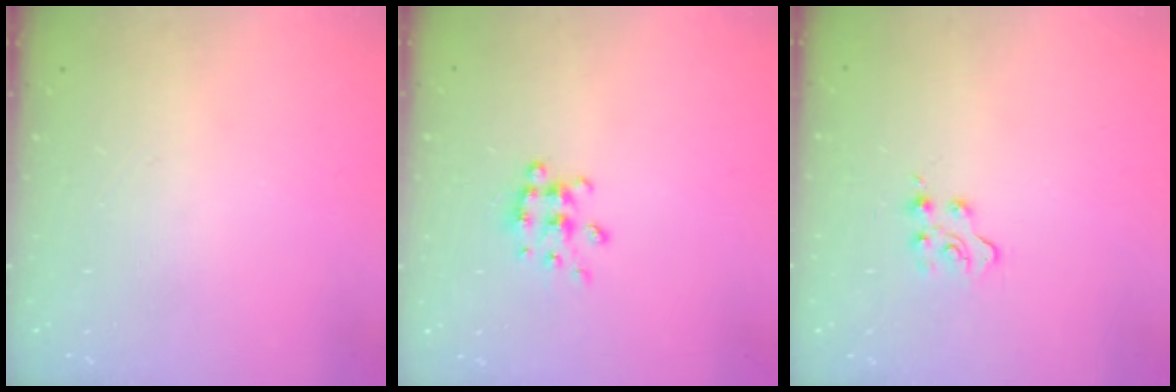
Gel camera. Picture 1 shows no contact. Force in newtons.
{"total": 6.7, "press": 6.6, "slide": 0.6}
{"total": 3.6, "press": 3.5, "slide": 0.4}